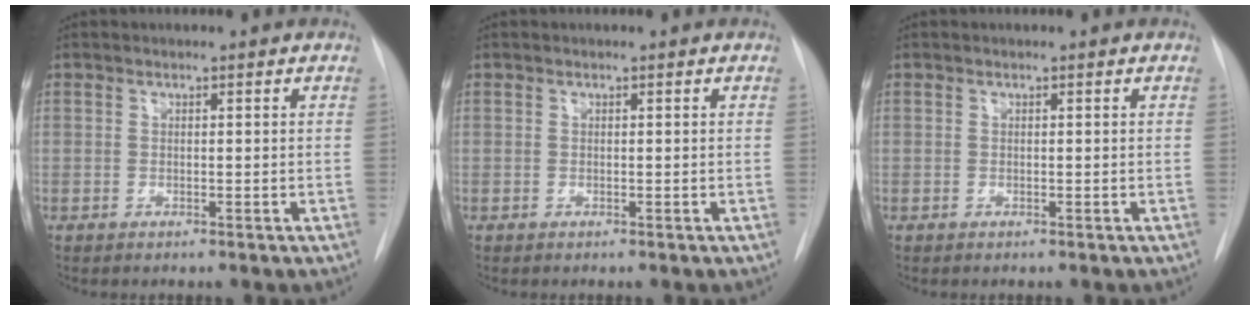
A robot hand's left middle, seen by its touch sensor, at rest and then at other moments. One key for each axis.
{"total": 0.0}
{"total": 0.0}